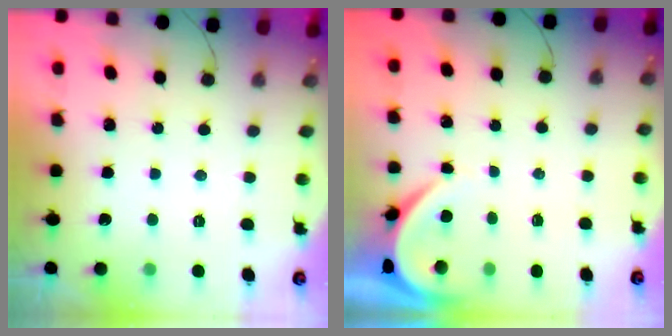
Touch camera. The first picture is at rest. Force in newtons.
{"total": 3.7, "press": 3.6, "slide": 0.2}